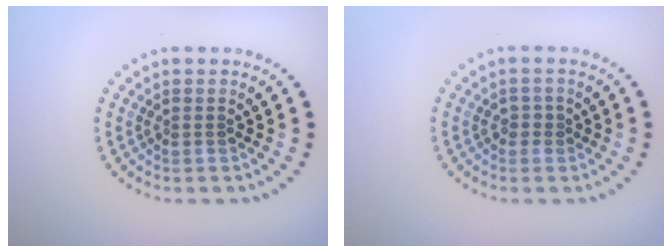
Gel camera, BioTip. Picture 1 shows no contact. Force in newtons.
{"total": 0.6, "press": 0.5, "slide": 0.2}